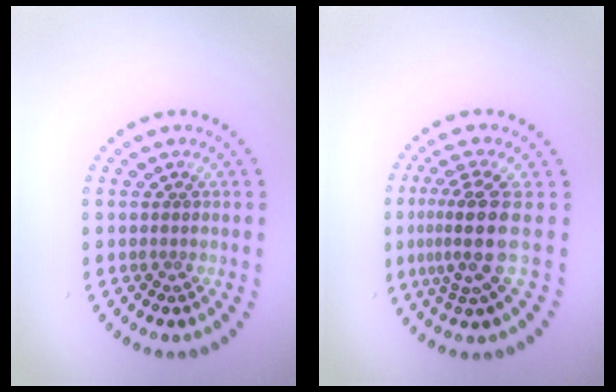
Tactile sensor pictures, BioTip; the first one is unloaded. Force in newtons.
{"total": 4.3, "press": 3.2, "slide": 2.9}